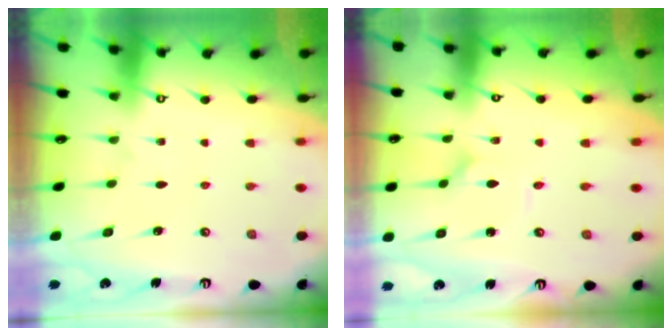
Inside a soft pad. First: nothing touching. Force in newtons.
{"total": 1.5, "press": 1.5, "slide": 0.1}